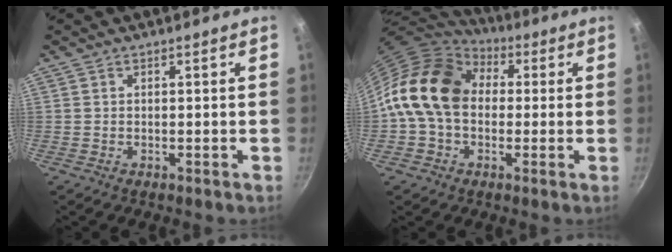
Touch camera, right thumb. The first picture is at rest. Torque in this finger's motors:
{"motor_torque": [1.32, 1.34, 0.28, -0.21, 0.20]}